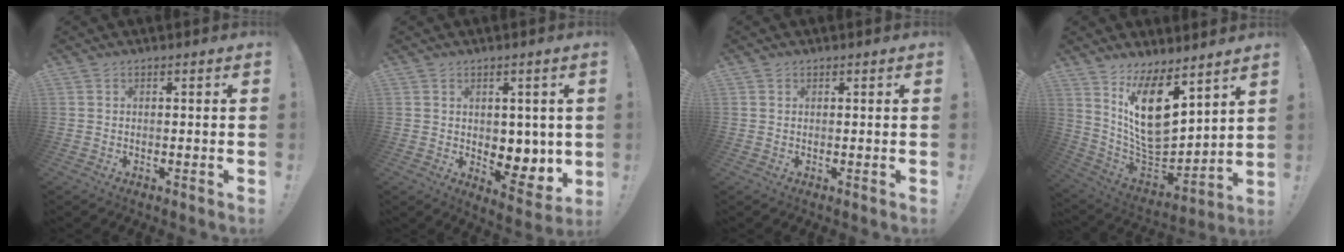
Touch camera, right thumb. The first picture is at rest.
{"total": 7.9, "force": [1.1, 6.4, 4.6], "torque": [-0.038, -0.017, 0.031]}
{"total": 0.6, "force": [0.5, 0.4, 0.1], "torque": [0.004, -0.002, 0.008]}
{"total": 17.6, "force": [7.2, 9.5, 12.9], "torque": [-0.227, -0.066, 0.137]}